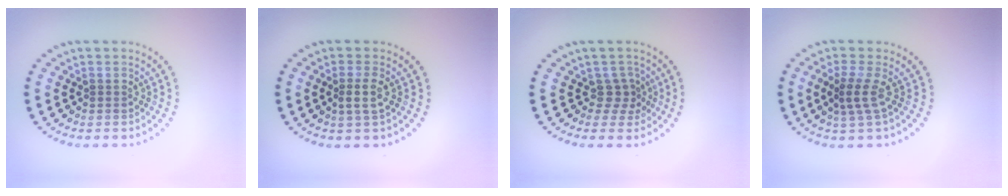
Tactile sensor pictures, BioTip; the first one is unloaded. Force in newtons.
{"total": 1.6, "press": 1.4, "slide": 0.9}
{"total": 2.0, "press": 1.3, "slide": 1.5}
{"total": 2.0, "press": 1.4, "slide": 1.4}